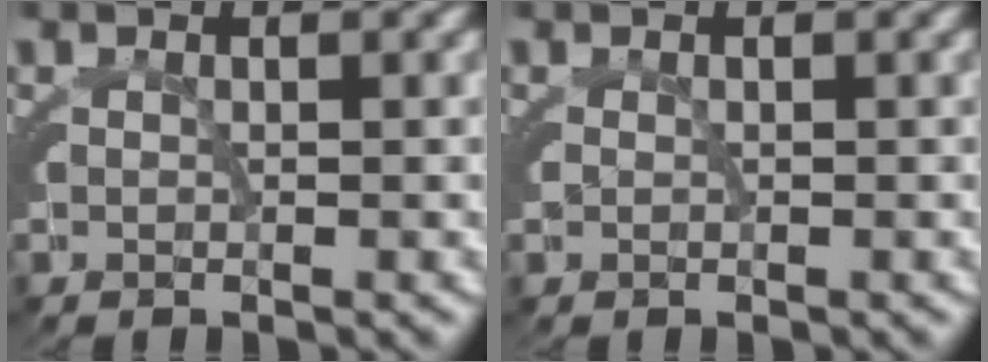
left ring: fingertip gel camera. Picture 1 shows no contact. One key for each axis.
{"total": 0.0}